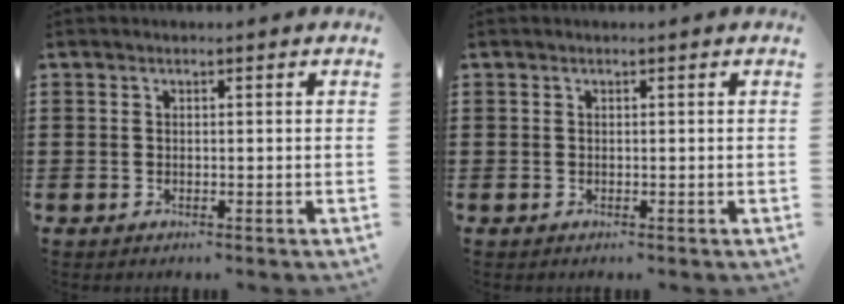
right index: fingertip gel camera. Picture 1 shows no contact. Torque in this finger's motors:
{"motor_torque": [0.75, 0.75, 0.00, 0.00]}